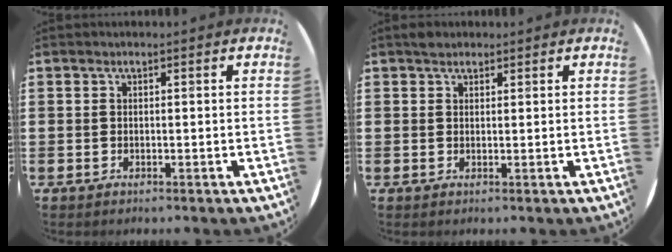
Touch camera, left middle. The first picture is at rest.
{"total": 1.2, "force": [1.1, 0.5, 0.1], "torque": [-0.002, 0.004, 0.021]}